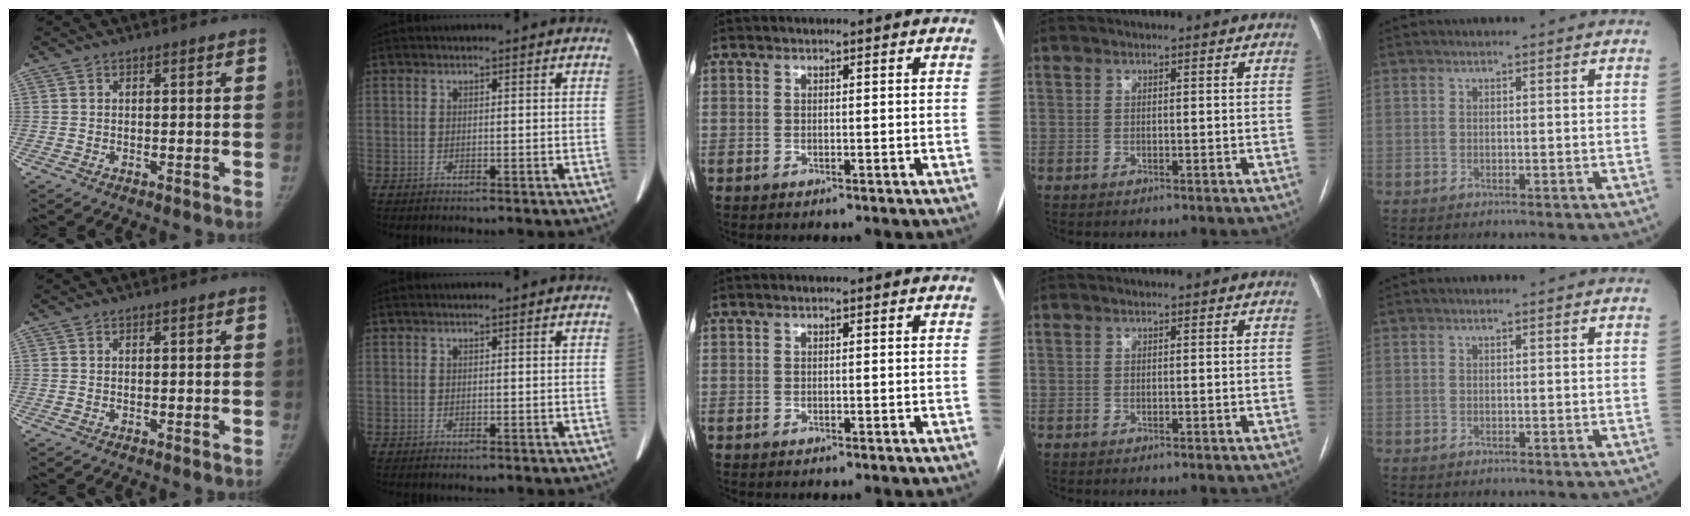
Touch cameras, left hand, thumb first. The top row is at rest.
{}